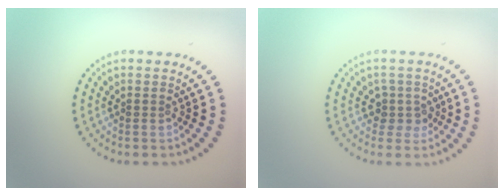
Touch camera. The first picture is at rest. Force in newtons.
{"total": 1.8, "press": 1.4, "slide": 1.1}